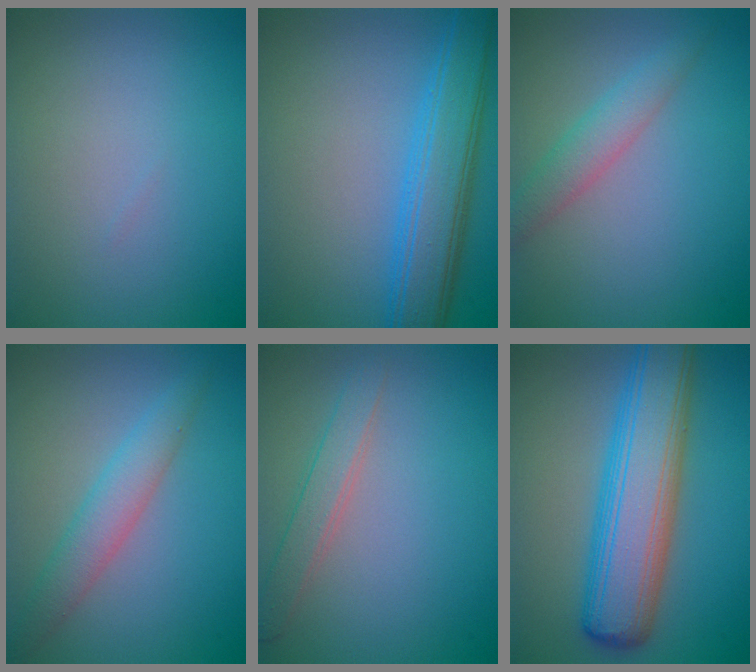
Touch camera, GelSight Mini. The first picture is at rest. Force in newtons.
{"total": 6.1, "press": 6.1, "slide": 0.2}
{"total": 2.7, "press": 2.7, "slide": 0.1}
{"total": 3.2, "press": 3.2, "slide": 0.1}
{"total": 2.4, "press": 2.4, "slide": 0.1}
{"total": 9.3, "press": 9.3, "slide": 0.3}